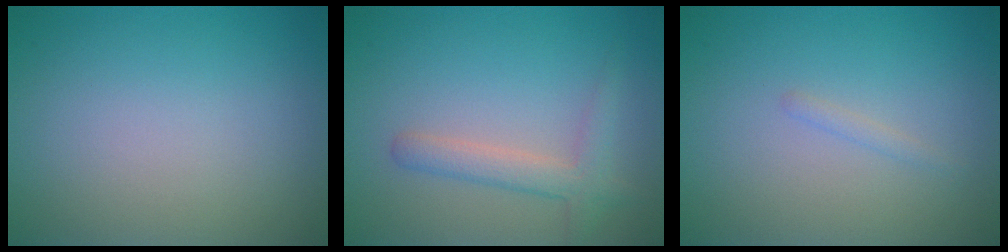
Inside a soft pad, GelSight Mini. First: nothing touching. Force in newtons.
{"total": 2.6, "press": 2.6, "slide": 0.2}
{"total": 0.6, "press": 0.6, "slide": 0.0}